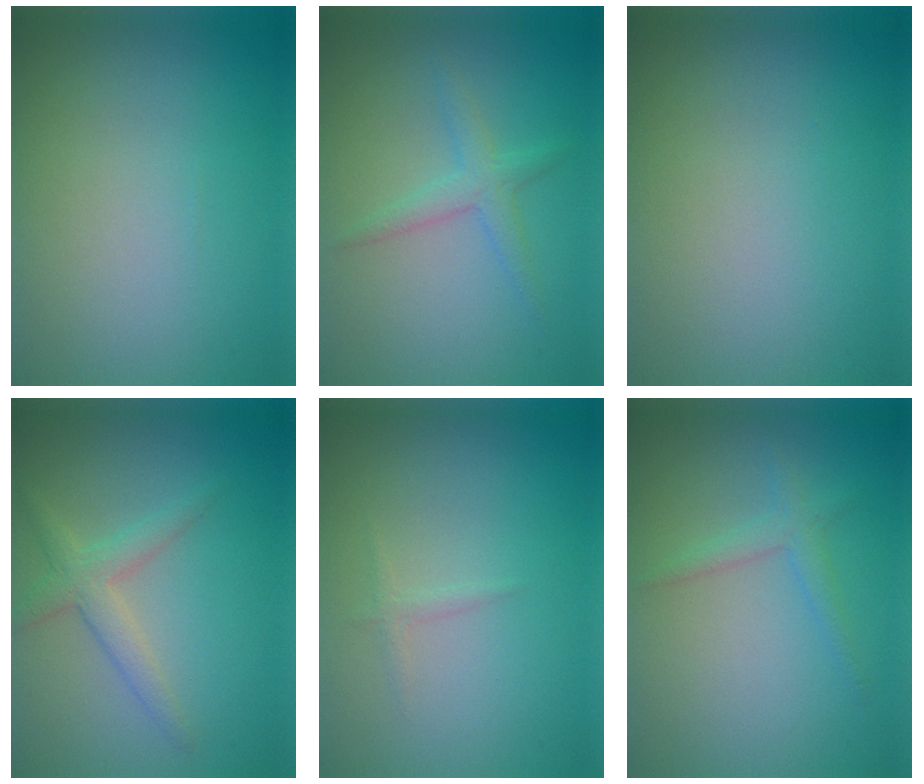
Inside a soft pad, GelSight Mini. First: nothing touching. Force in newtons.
{"total": 2.0, "press": 2.0, "slide": 0.1}
{"total": 0.0}
{"total": 2.6, "press": 2.6, "slide": 0.2}
{"total": 0.7, "press": 0.7, "slide": 0.0}
{"total": 1.6, "press": 1.6, "slide": 0.2}